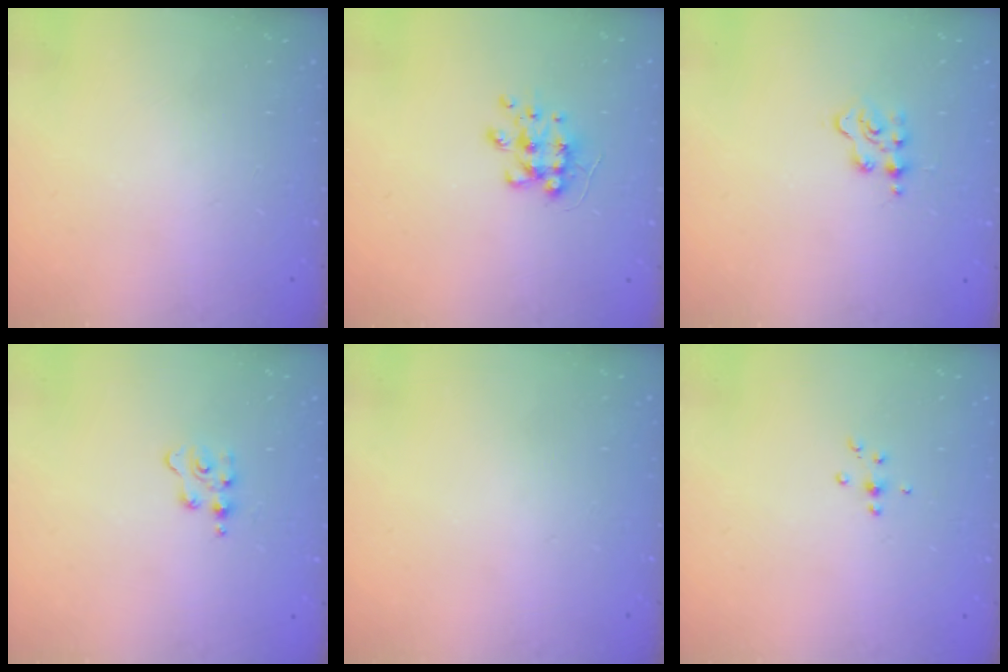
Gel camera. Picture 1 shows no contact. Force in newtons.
{"total": 8.4, "press": 8.3, "slide": 0.6}
{"total": 2.6, "press": 2.6, "slide": 0.4}
{"total": 2.5, "press": 2.4, "slide": 0.4}
{"total": 0.0}
{"total": 4.6, "press": 4.4, "slide": 1.2}